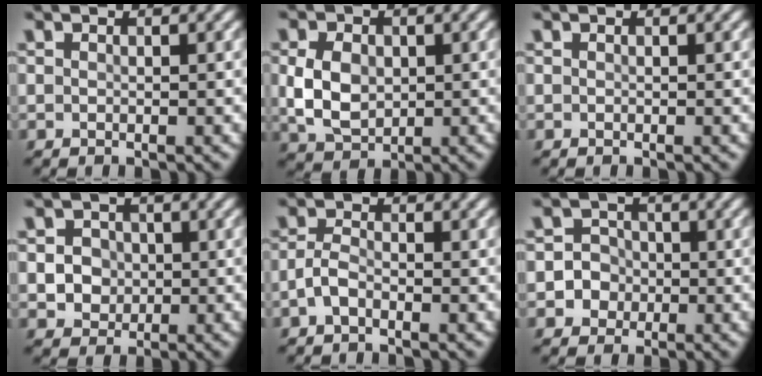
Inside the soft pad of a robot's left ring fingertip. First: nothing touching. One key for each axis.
{"total": 4.8, "fx": 0.2, "fy": 3.6, "fz": 3.2, "tx": -0.071, "ty": -0.002, "tz": 0.005}
{"total": 0.0}
{"total": 3.1, "fx": 0.1, "fy": 2.8, "fz": 1.3, "tx": -0.017, "ty": 0.002, "tz": -0.003}
{"total": 1.7, "fx": -0.9, "fy": 0.8, "fz": 1.3, "tx": -0.027, "ty": 0.004, "tz": -0.023}
{"total": 3.4, "fx": -0.6, "fy": 3.2, "fz": 0.8, "tx": 0.013, "ty": 0.012, "tz": -0.031}